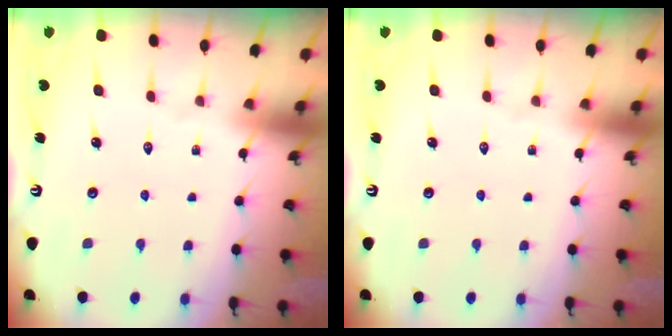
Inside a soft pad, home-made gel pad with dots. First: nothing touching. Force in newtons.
{"total": 0.0}